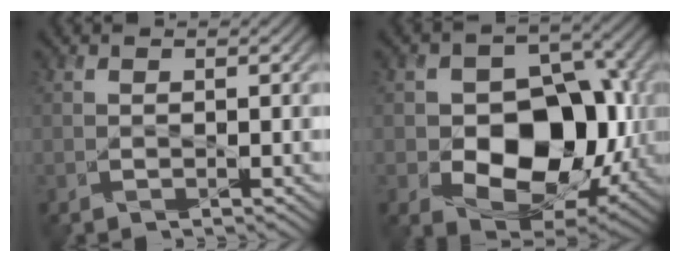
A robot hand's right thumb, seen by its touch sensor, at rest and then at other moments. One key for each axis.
{"total": 14.1, "fx": -2.6, "fy": 9.9, "fz": 9.7, "tx": -0.134, "ty": -0.008, "tz": -0.046}